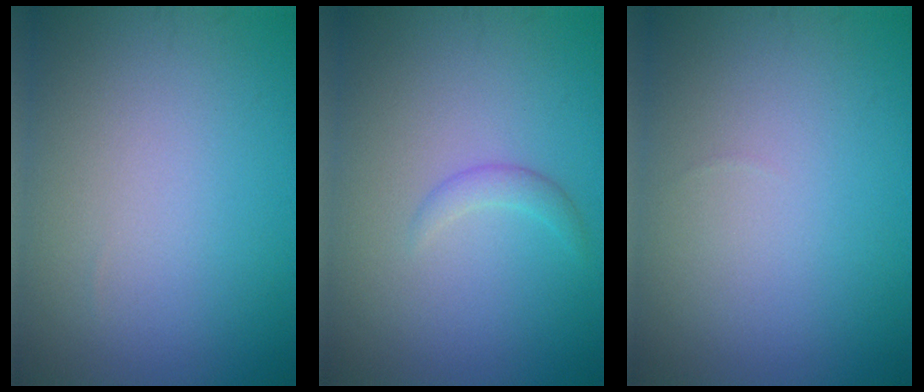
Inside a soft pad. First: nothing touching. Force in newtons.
{"total": 1.3, "press": 1.3, "slide": 0.0}
{"total": 0.0}